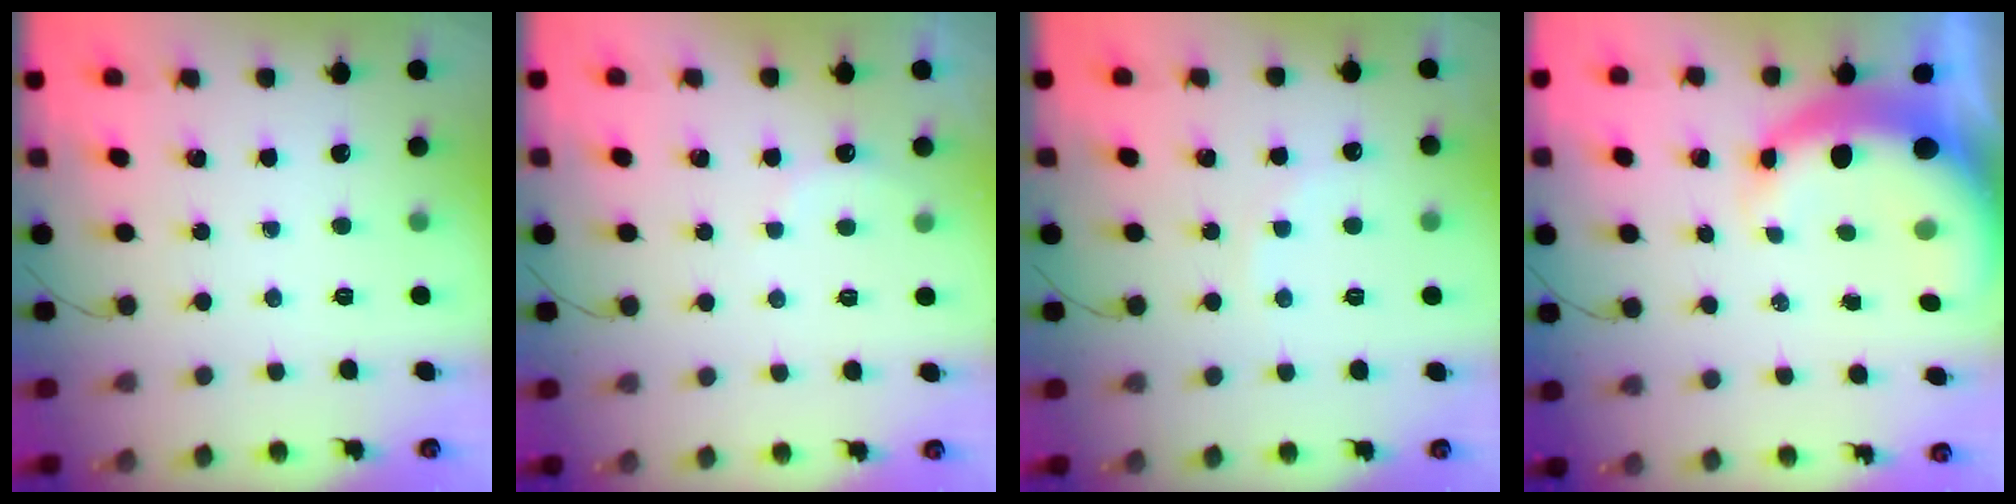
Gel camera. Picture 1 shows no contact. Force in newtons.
{"total": 4.7, "press": 4.6, "slide": 1.0}
{"total": 5.5, "press": 5.4, "slide": 1.1}
{"total": 7.8, "press": 7.6, "slide": 1.8}